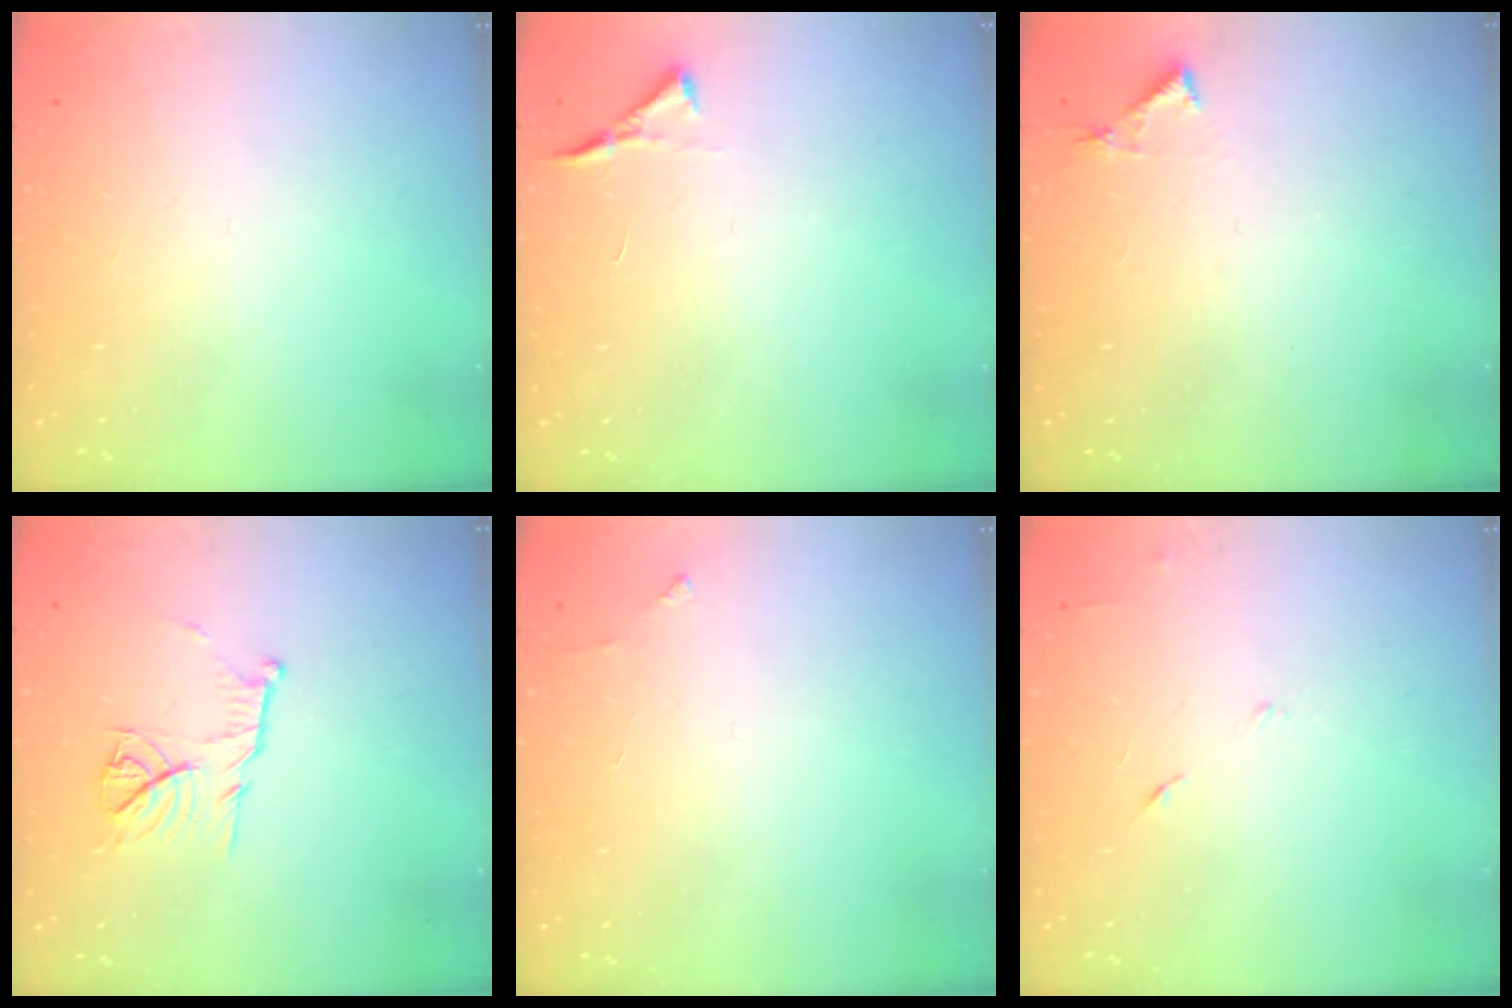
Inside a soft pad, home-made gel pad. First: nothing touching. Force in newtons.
{"total": 3.5, "press": 3.5, "slide": 0.5}
{"total": 4.1, "press": 4.1, "slide": 0.5}
{"total": 10.3, "press": 10.3, "slide": 0.1}
{"total": 2.6, "press": 2.6, "slide": 0.2}
{"total": 3.9, "press": 3.8, "slide": 0.9}